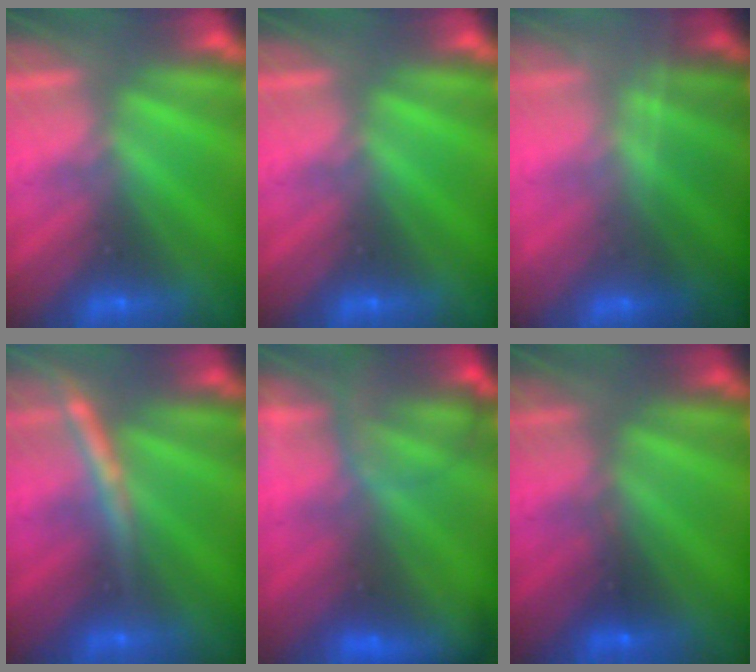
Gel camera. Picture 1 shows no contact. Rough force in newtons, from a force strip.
{"total": 0.0}
{"total": 1.7}
{"total": 2.7}
{"total": 6.7}
{"total": 2.5}